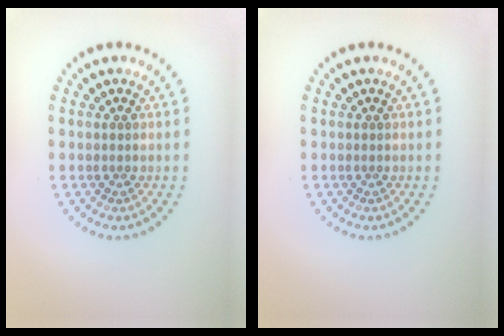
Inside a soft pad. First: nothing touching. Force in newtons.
{"total": 0.0}